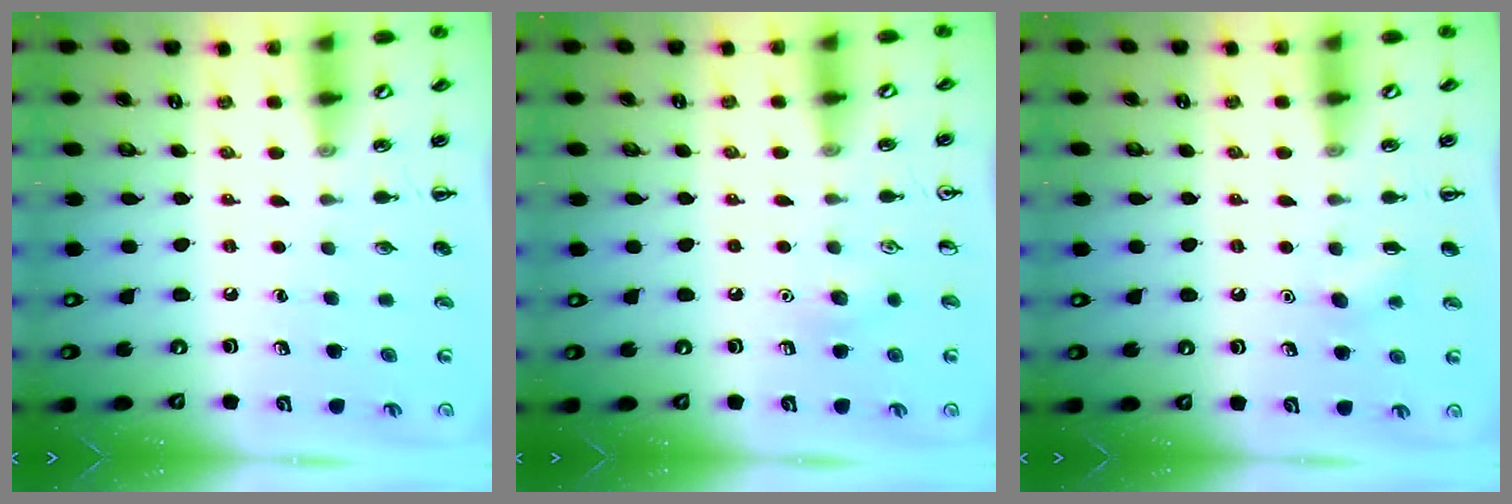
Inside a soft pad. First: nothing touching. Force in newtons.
{"total": 6.2, "press": 6.0, "slide": 1.7}
{"total": 3.8, "press": 3.7, "slide": 0.9}